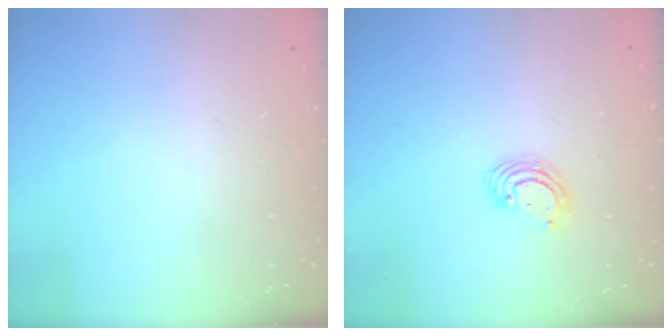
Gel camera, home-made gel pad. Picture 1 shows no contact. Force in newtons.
{"total": 4.6, "press": 4.6, "slide": 0.2}